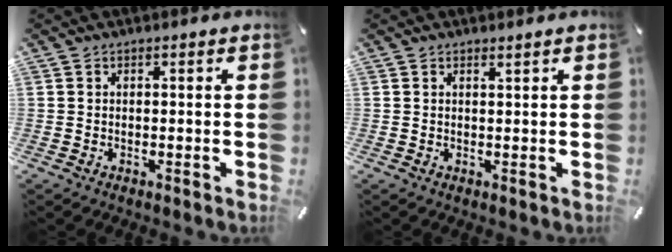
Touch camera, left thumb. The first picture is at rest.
{"total": 0.6, "force": [0.6, -0.1, 0.1], "torque": [-0.002, -0.003, 0.011]}